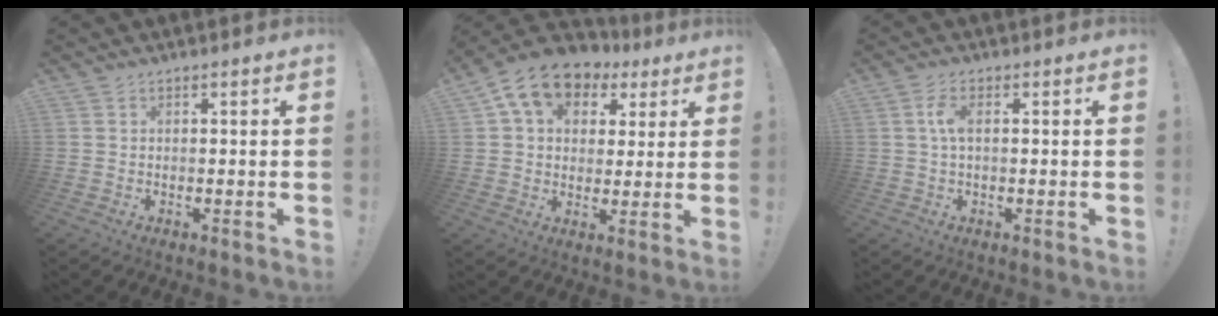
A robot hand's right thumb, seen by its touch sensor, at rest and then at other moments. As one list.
[{"total": 13.1, "force": [6.5, 9.2, 6.7], "torque": [-0.110, -0.026, 0.124]}, {"total": 4.2, "force": [0.2, 1.6, 3.9], "torque": [-0.082, 0.007, 0.003]}]